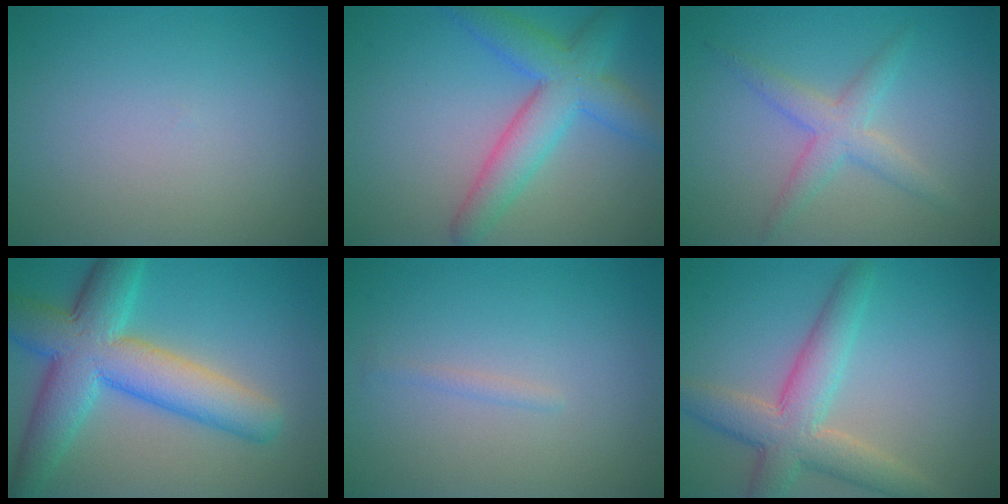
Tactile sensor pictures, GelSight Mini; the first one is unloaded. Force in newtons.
{"total": 5.9, "press": 5.9, "slide": 0.2}
{"total": 3.0, "press": 3.0, "slide": 0.1}
{"total": 9.5, "press": 9.5, "slide": 0.4}
{"total": 0.6, "press": 0.6, "slide": 0.0}
{"total": 5.7, "press": 5.7, "slide": 0.4}